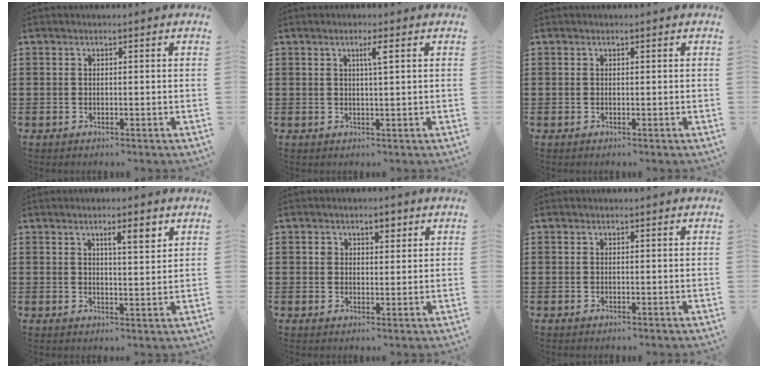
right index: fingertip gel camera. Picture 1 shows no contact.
{"total": 2.4, "force": [0.9, 0.0, 2.2], "torque": [-0.045, 0.000, 0.013]}
{"total": 0.0}
{"total": 3.9, "force": [2.1, 0.8, 3.2], "torque": [-0.051, -0.001, 0.031]}
{"total": 2.4, "force": [1.1, 1.7, 1.2], "torque": [-0.022, 0.005, 0.016]}
{"total": 0.0}